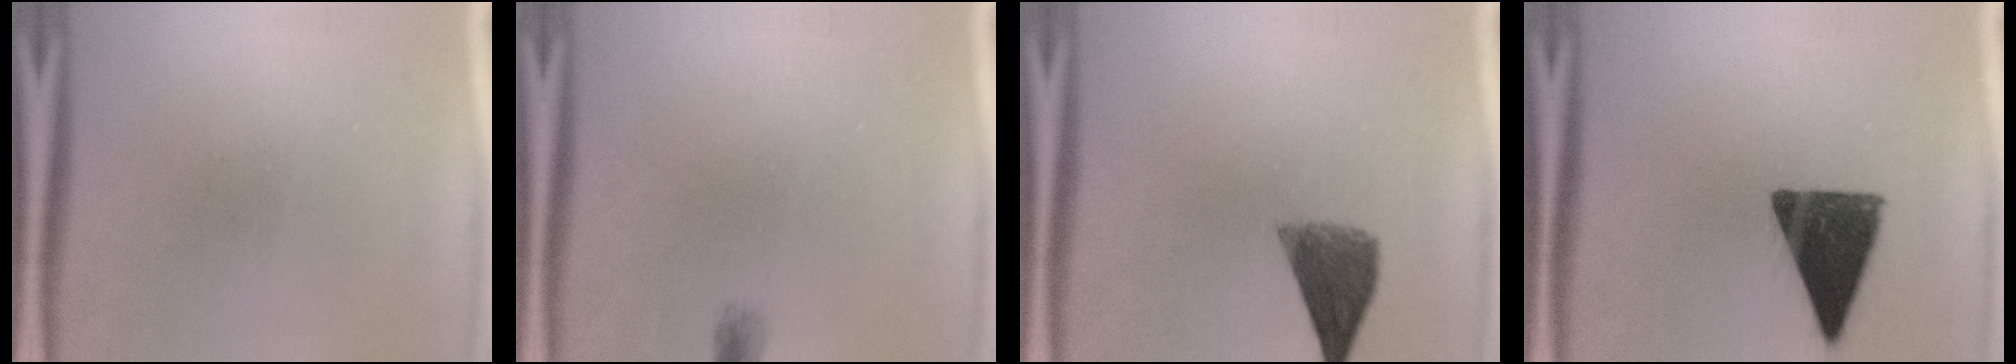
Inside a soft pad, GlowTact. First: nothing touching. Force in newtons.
{"total": 1.4}
{"total": 7.1}
{"total": 13.7}